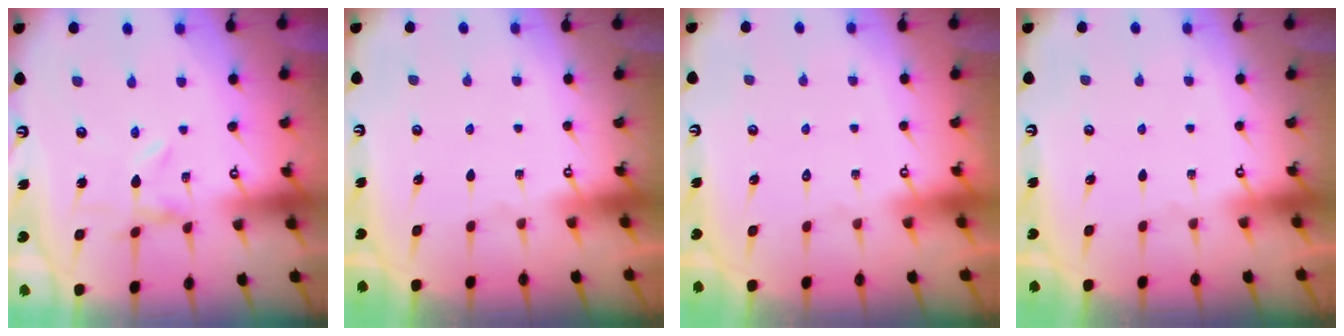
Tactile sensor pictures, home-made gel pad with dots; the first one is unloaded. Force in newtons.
{"total": 0.0}
{"total": 1.6, "press": 1.5, "slide": 0.1}
{"total": 0.0}